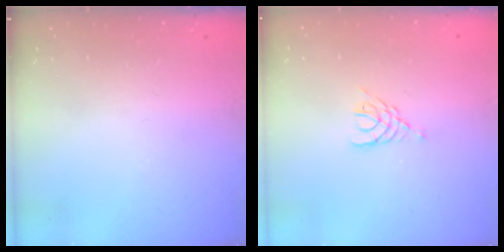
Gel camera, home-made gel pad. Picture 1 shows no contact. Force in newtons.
{"total": 3.1, "press": 3.0, "slide": 0.5}